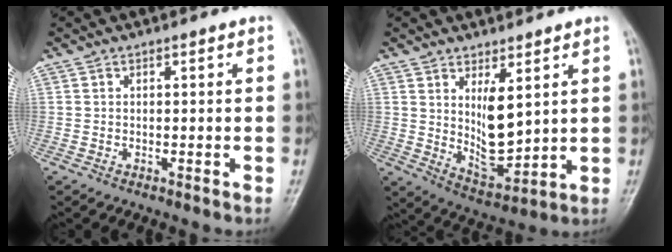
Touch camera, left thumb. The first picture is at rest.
{"total": 9.2, "force": [2.6, 3.9, 7.9], "torque": [-0.112, -0.037, 0.063]}